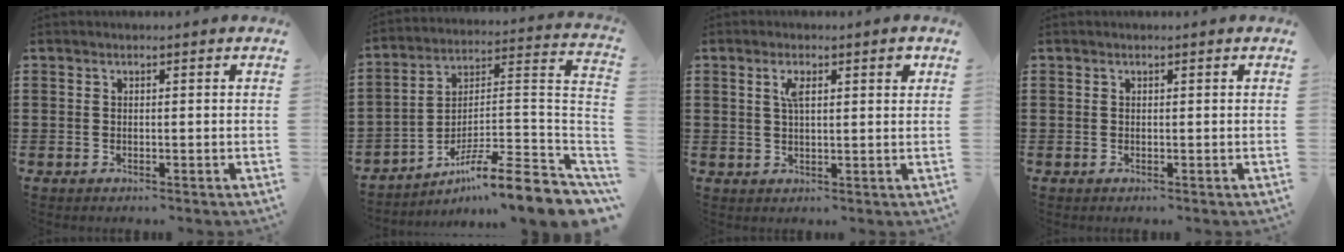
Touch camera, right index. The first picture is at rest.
{"total": 9.9, "force": [-7.2, 1.1, 6.6], "torque": [-0.105, -0.002, -0.143]}
{"total": 3.4, "force": [1.4, 1.0, 3.0], "torque": [-0.046, 0.001, 0.017]}
{"total": 0.0}